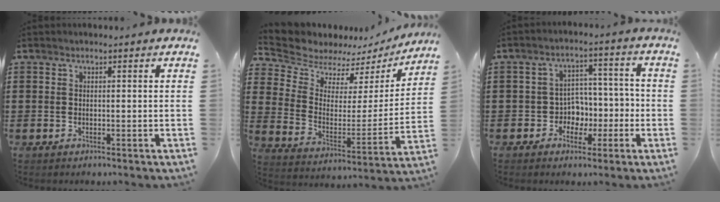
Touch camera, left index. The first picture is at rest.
{"total": 6.7, "force": [6.2, 2.6, 0.5], "torque": [-0.053, -0.043, 0.109]}
{"total": 5.1, "force": [-1.4, 4.7, 1.3], "torque": [-0.035, 0.002, -0.028]}